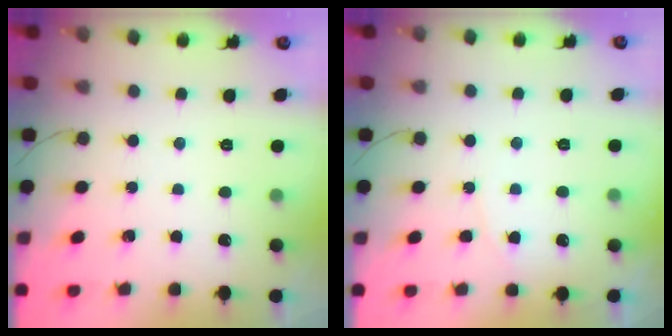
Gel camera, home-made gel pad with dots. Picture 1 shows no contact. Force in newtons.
{"total": 3.8, "press": 3.8, "slide": 0.4}